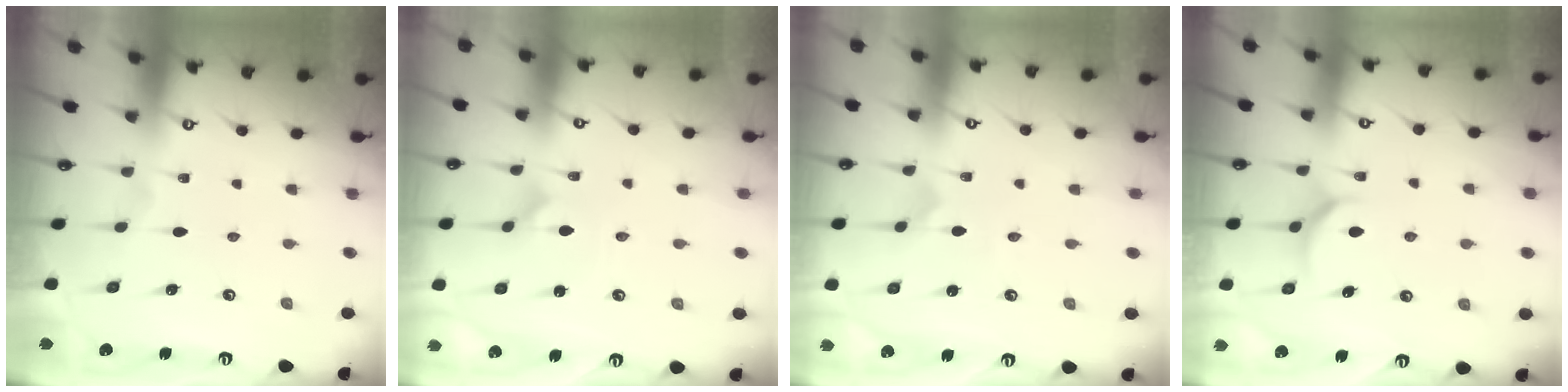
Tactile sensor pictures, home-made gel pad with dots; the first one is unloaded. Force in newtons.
{"total": 2.3, "press": 2.3, "slide": 0.2}
{"total": 0.0}
{"total": 5.4, "press": 5.3, "slide": 0.7}